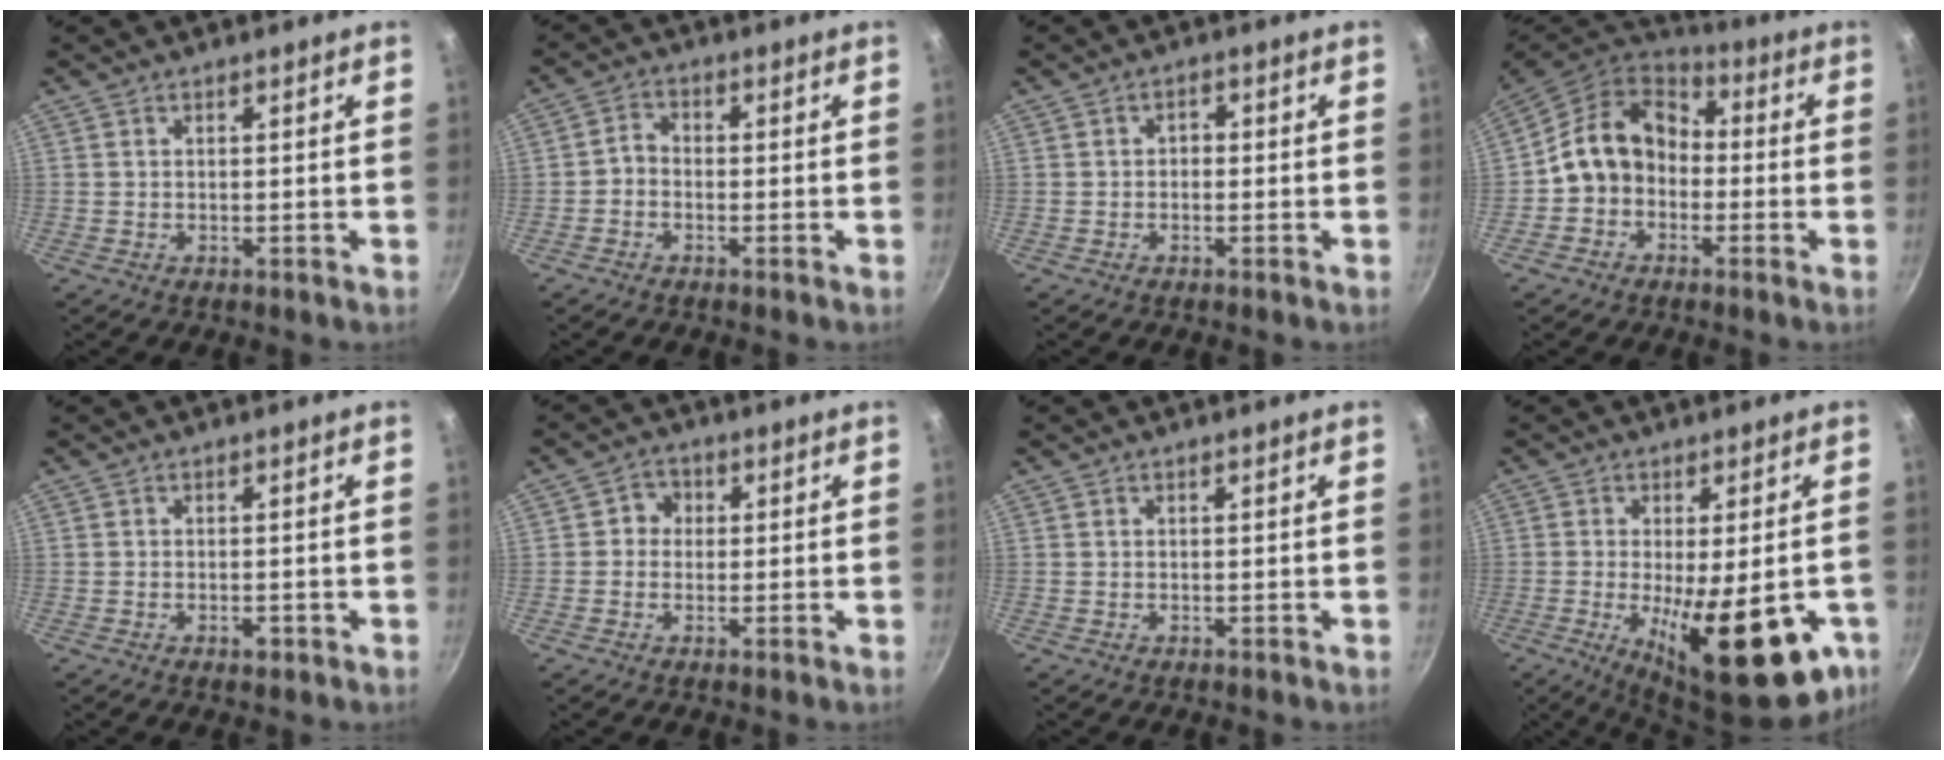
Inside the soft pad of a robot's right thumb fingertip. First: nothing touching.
{"total": 2.6, "force": [-1.2, 1.9, 1.3], "torque": [-0.024, 0.022, -0.030]}
{"total": 1.6, "force": [-0.4, 1.3, 0.8], "torque": [-0.009, 0.008, -0.010]}
{"total": 12.7, "force": [-1.2, 10.4, 7.1], "torque": [-0.093, 0.047, -0.038]}
{"total": 1.5, "force": [-0.7, 0.8, 1.1], "torque": [-0.015, 0.006, -0.011]}
{"total": 3.4, "force": [0.1, 3.2, 1.1], "torque": [0.009, 0.007, -0.007]}
{"total": 0.0}
{"total": 20.6, "force": [-6.5, 6.9, 18.3], "torque": [-0.233, -0.018, -0.077]}